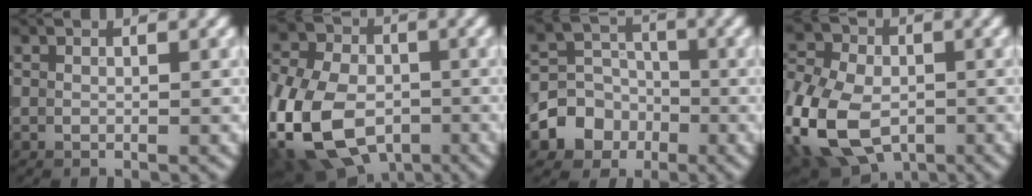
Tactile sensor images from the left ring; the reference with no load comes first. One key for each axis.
{"total": 13.4, "fx": -5.0, "fy": 9.0, "fz": 8.7, "tx": -0.179, "ty": -0.026, "tz": -0.096}
{"total": 4.9, "fx": -1.9, "fy": 4.3, "fz": 1.2, "tx": 0.004, "ty": 0.003, "tz": -0.055}
{"total": 14.3, "fx": -5.0, "fy": 9.6, "fz": 9.3, "tx": -0.188, "ty": -0.027, "tz": -0.092}